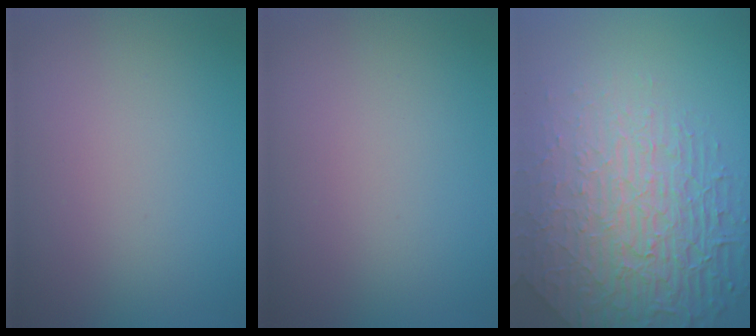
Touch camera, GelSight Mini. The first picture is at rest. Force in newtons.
{"total": 0.0}
{"total": 8.8, "press": 6.0, "slide": 6.5}